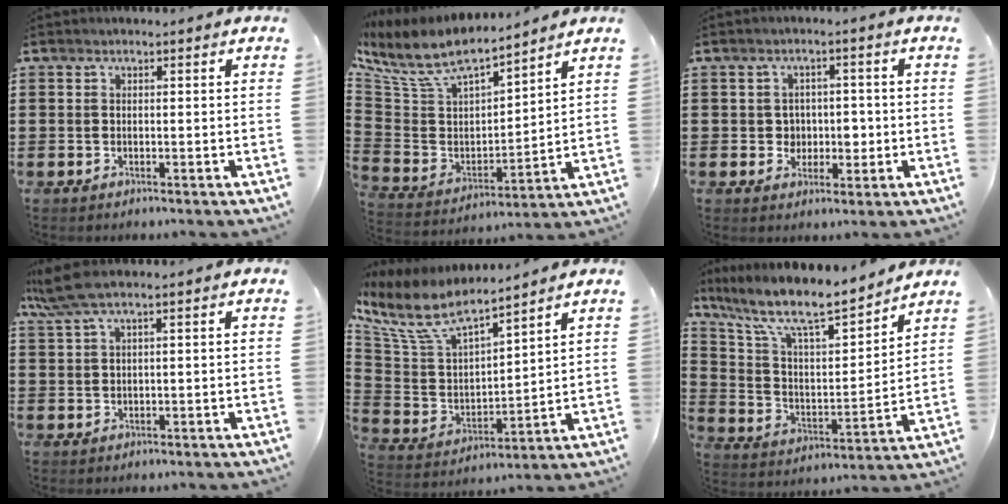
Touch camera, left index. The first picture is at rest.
{"total": 9.5, "force": [8.1, 2.8, 4.3], "torque": [-0.119, -0.052, 0.141]}
{"total": 3.6, "force": [-0.2, 3.2, 1.6], "torque": [-0.036, 0.004, -0.009]}
{"total": 4.0, "force": [2.2, 0.4, 3.3], "torque": [-0.083, 0.000, 0.034]}
{"total": 9.3, "force": [7.4, 3.0, 4.8], "torque": [-0.124, -0.038, 0.130]}
{"total": 10.6, "force": [8.8, 2.0, 5.7], "torque": [-0.149, -0.055, 0.147]}